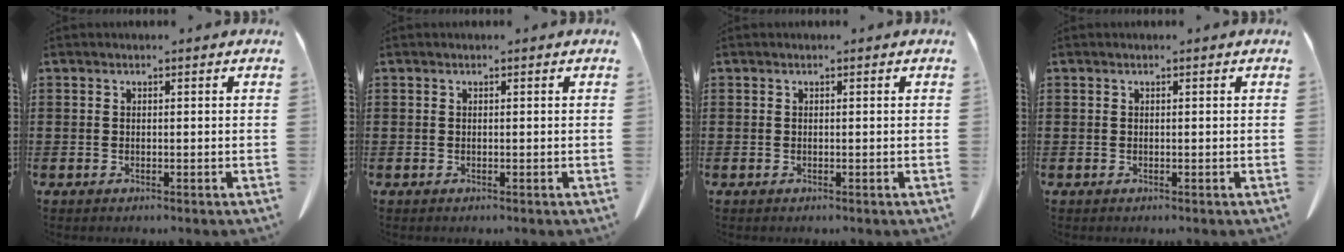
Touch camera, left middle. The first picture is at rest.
{"total": 0.0}
{"total": 0.0}
{"total": 0.0}